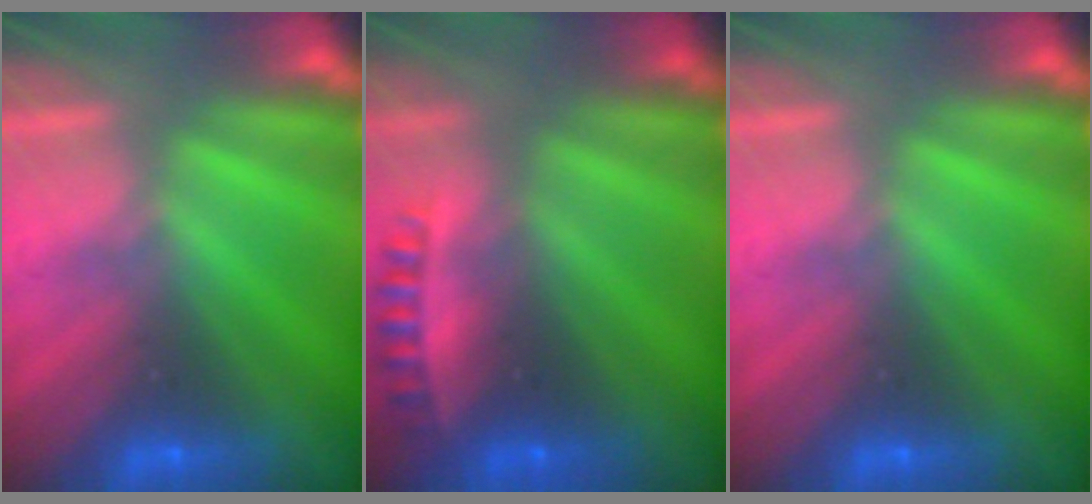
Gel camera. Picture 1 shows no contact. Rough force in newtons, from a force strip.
{"total": 2.5}
{"total": 0.0}